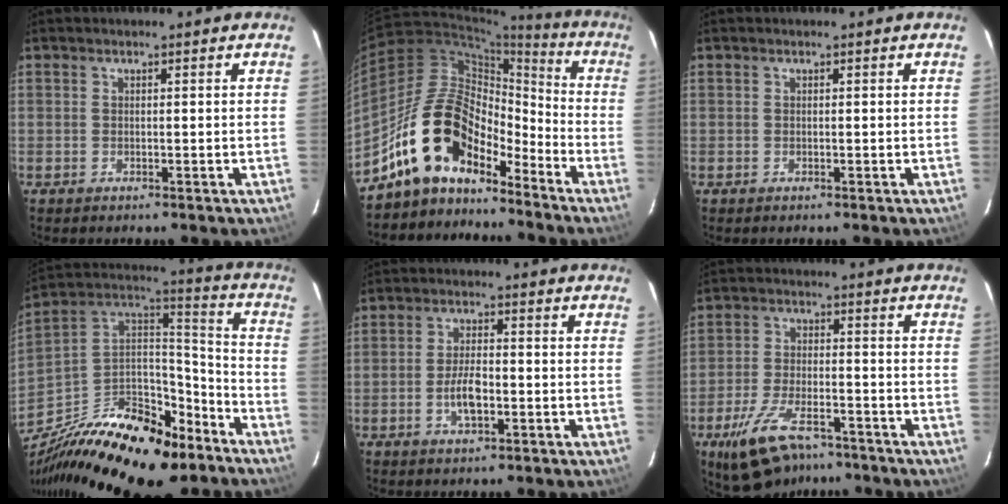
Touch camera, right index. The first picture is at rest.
{"total": 15.5, "force": [-11.9, 7.4, 6.7], "torque": [-0.122, 0.027, -0.215]}
{"total": 0.0}
{"total": 31.6, "force": [-21.4, 14.1, 18.4], "torque": [-0.363, -0.006, -0.333]}
{"total": 5.3, "force": [-1.7, 2.3, 4.5], "torque": [-0.091, 0.002, -0.028]}
{"total": 12.3, "force": [-8.6, 5.0, 7.2], "torque": [-0.159, -0.019, -0.152]}